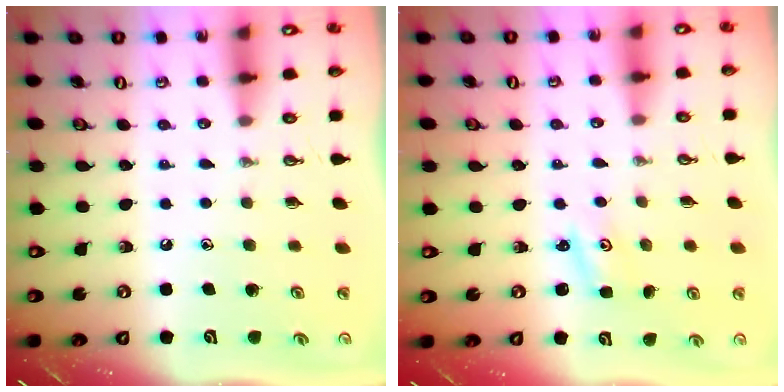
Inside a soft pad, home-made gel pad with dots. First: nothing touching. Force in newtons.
{"total": 1.5, "press": 1.5, "slide": 0.2}